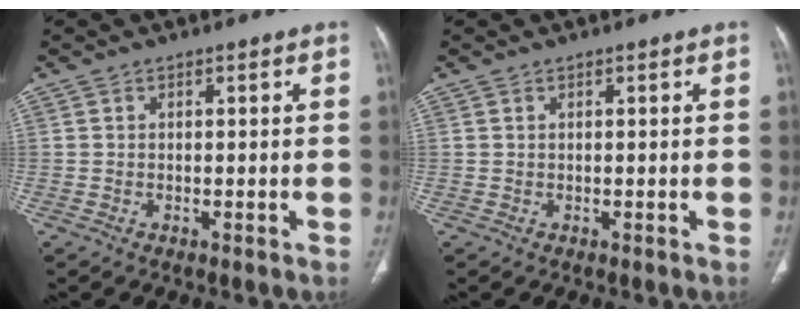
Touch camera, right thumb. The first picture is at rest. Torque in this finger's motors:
{"motor_torque": [-0.04, 0.04, -0.04, 0.05, 0.00]}